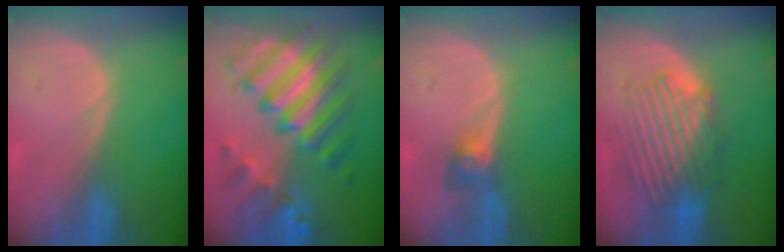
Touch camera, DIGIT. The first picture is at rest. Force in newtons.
{"total": 11.4, "press": 11.3, "slide": 1.3}
{"total": 3.2, "press": 2.7, "slide": 1.6}
{"total": 8.4, "press": 8.1, "slide": 2.2}